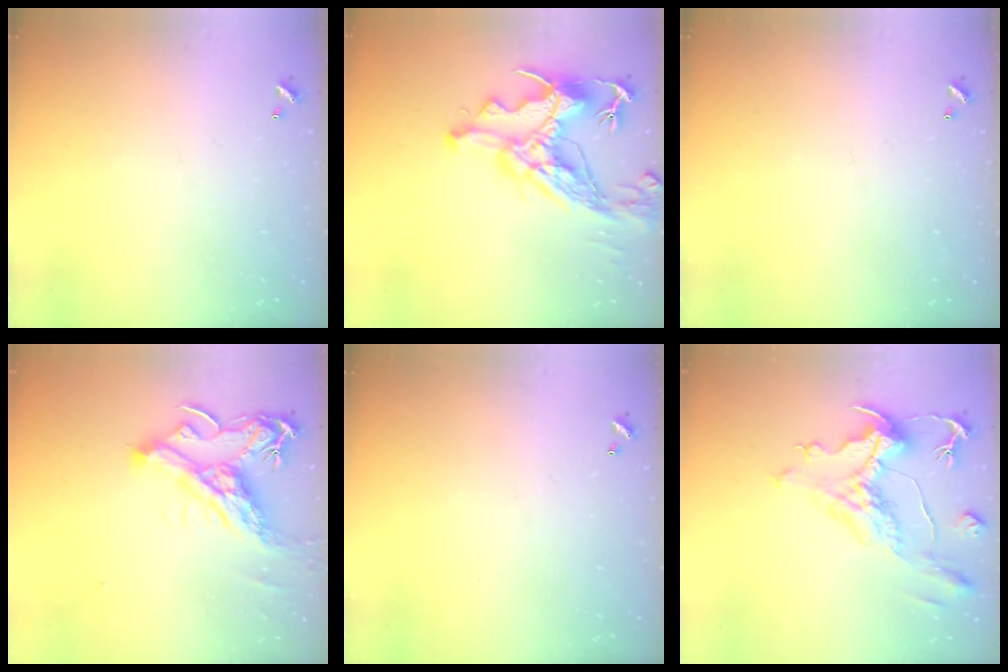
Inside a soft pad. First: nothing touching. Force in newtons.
{"total": 13.8, "press": 13.7, "slide": 1.9}
{"total": 0.0}
{"total": 9.5, "press": 9.3, "slide": 1.6}
{"total": 0.0}
{"total": 1.9, "press": 0.9, "slide": 1.7}